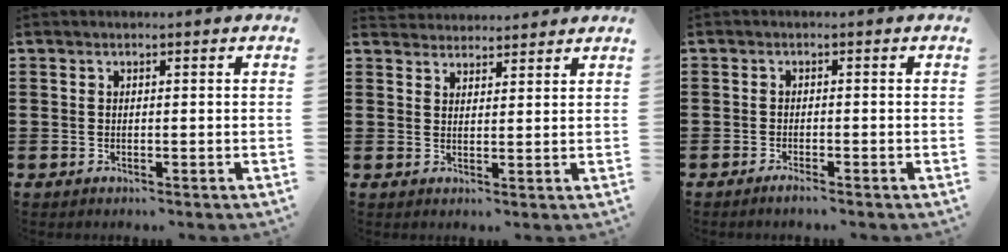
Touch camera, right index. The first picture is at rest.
{"total": 2.6, "force": [2.5, -0.2, -0.6], "torque": [0.007, -0.003, 0.050]}
{"total": 1.2, "force": [-1.0, -0.4, 0.5], "torque": [-0.008, -0.005, -0.018]}